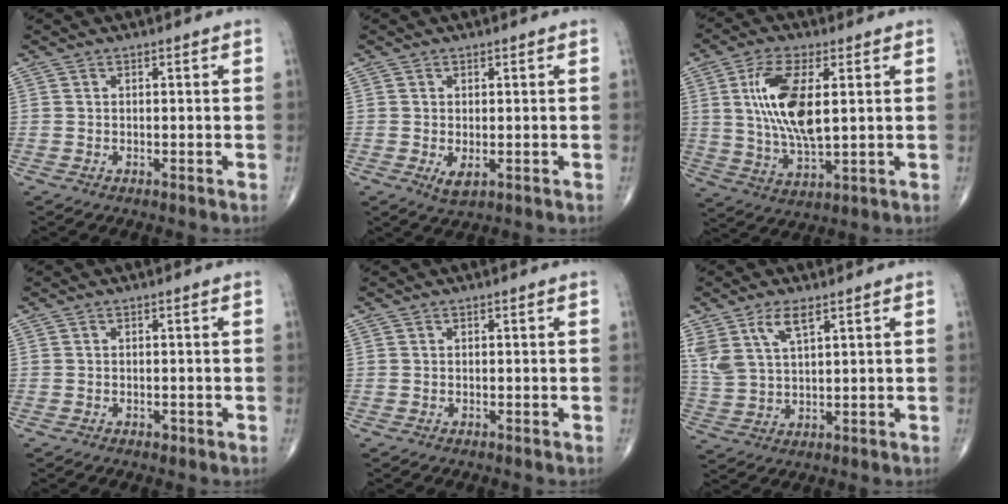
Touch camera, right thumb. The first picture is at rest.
{"total": 2.3, "force": [-0.4, 1.0, 2.0], "torque": [-0.032, -0.007, -0.001]}
{"total": 13.6, "force": [2.6, 5.4, 12.1], "torque": [-0.243, -0.016, 0.056]}
{"total": 0.6, "force": [-0.4, 0.3, 0.3], "torque": [-0.003, -0.001, -0.006]}
{"total": 0.0}
{"total": 7.3, "force": [4.1, 2.8, 5.3], "torque": [-0.112, -0.012, 0.091]}